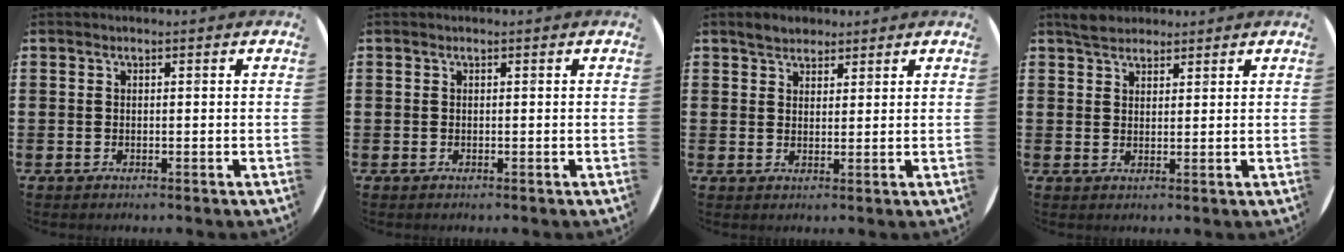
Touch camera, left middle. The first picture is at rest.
{"total": 0.0}
{"total": 2.6, "force": [2.3, 1.0, 0.3], "torque": [-0.003, 0.003, 0.044]}
{"total": 2.8, "force": [2.5, 1.0, 0.5], "torque": [-0.007, 0.002, 0.048]}